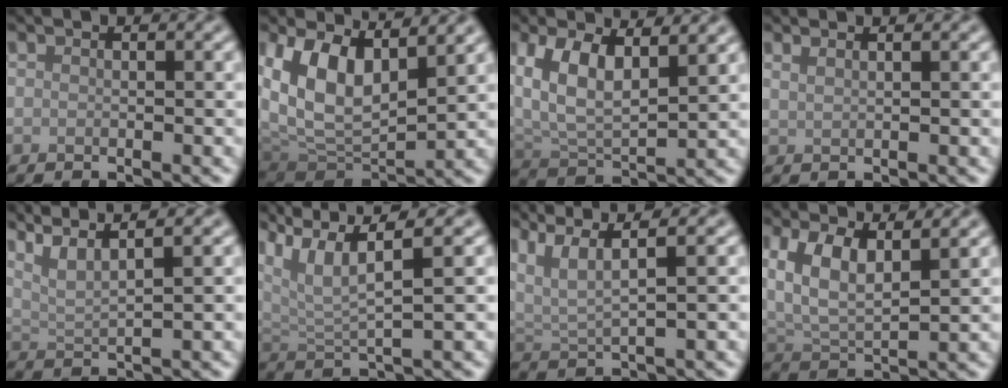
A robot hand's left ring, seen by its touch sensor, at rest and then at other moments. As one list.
[{"total": 8.4, "force": [3.1, 4.8, 6.2], "torque": [-0.125, -0.019, 0.059]}, {"total": 7.6, "force": [3.2, 3.7, 5.7], "torque": [-0.113, 0.001, 0.054]}, {"total": 1.3, "force": [1.0, 0.5, 0.7], "torque": [-0.008, 0.000, 0.013]}, {"total": 6.2, "force": [4.6, 1.3, 3.9], "torque": [-0.070, 0.028, 0.054]}, {"total": 8.1, "force": [5.0, 2.1, 6.1], "torque": [-0.122, 0.015, 0.088]}, {"total": 5.0, "force": [3.2, 1.0, 3.7], "torque": [-0.079, 0.011, 0.063]}, {"total": 6.3, "force": [2.9, 3.0, 4.7], "torque": [-0.097, 0.001, 0.052]}]